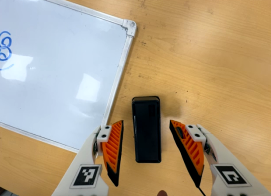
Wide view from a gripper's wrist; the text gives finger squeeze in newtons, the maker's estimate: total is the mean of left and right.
{"total": 0.0}